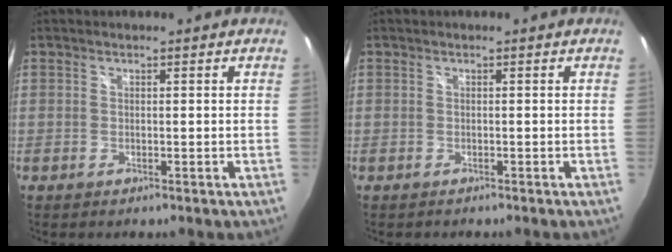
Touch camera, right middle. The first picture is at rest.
{"total": 0.0}